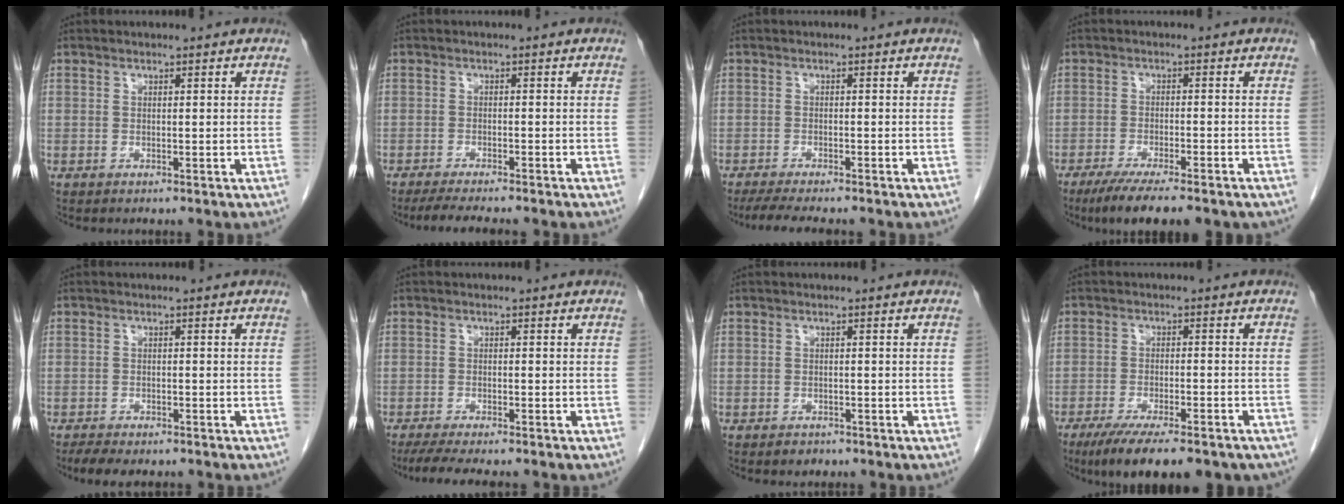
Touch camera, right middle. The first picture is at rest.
{"total": 6.6, "force": [-5.6, 0.5, 3.4], "torque": [-0.048, -0.013, -0.083]}
{"total": 7.2, "force": [-6.1, 1.0, 3.7], "torque": [-0.052, -0.014, -0.093]}
{"total": 10.7, "force": [-8.2, 1.9, 6.6], "torque": [-0.091, -0.017, -0.117]}
{"total": 5.1, "force": [-4.2, 1.5, 2.5], "torque": [-0.037, -0.010, -0.061]}
{"total": 7.2, "force": [-6.0, 0.9, 3.9], "torque": [-0.055, -0.014, -0.093]}
{"total": 1.5, "force": [-1.1, 0.9, 0.4], "torque": [-0.009, 0.001, -0.012]}
{"total": 13.8, "force": [-10.6, 3.4, 8.2], "torque": [-0.109, -0.012, -0.152]}